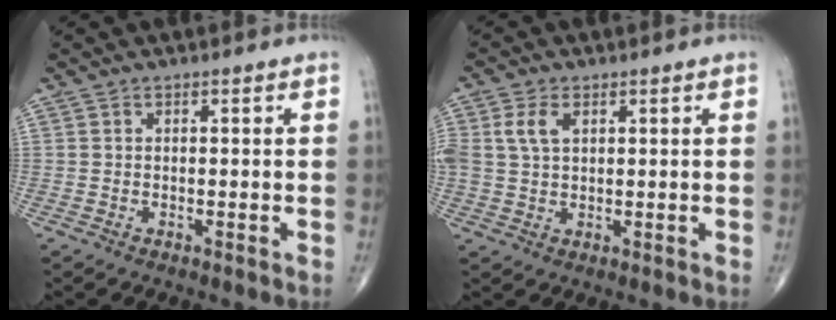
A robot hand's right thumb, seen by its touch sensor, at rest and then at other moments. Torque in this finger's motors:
{"motor_torque": [0.30, 0.25, 0.89, 0.36, 0.17]}